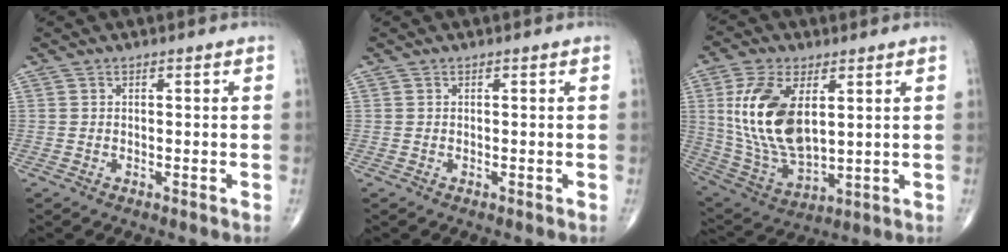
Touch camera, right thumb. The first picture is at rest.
{"total": 0.0}
{"total": 17.3, "force": [4.0, 9.0, 14.2], "torque": [-0.280, -0.021, 0.088]}